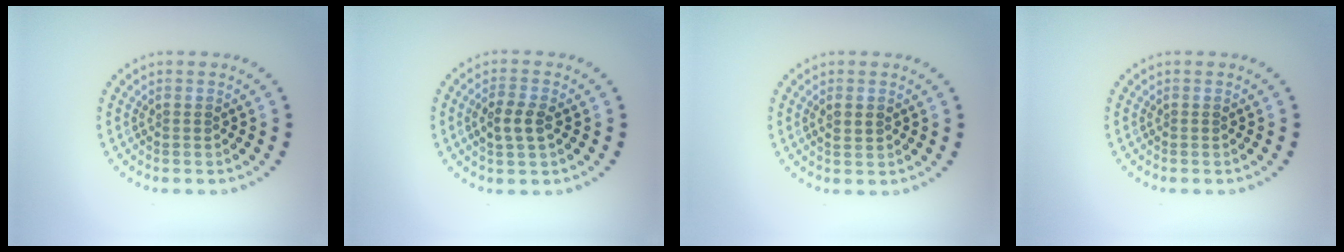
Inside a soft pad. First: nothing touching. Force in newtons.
{"total": 2.3, "press": 2.3, "slide": 0.5}
{"total": 0.9, "press": 0.9, "slide": 0.2}
{"total": 0.0}